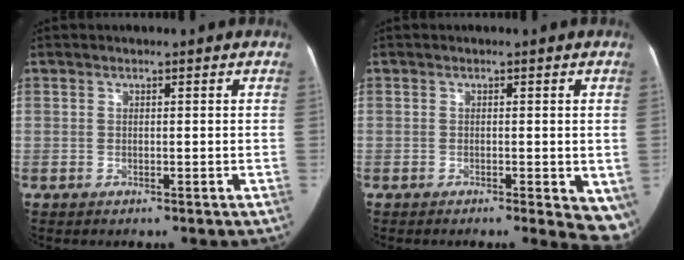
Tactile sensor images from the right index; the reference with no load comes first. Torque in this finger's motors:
{"motor_torque": [1.35, -0.79, 0.10, 0.00]}